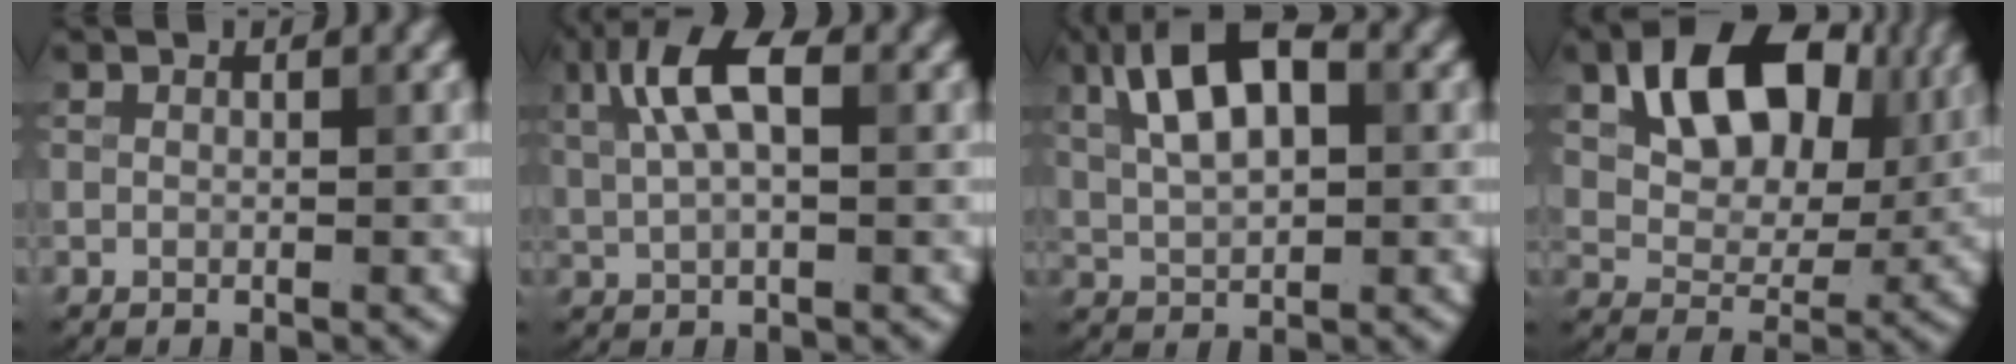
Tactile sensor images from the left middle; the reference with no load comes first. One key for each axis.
{"total": 5.5, "fx": 1.8, "fy": 2.2, "fz": 4.7, "tx": -0.099, "ty": 0.010, "tz": 0.029}
{"total": 8.2, "fx": 2.7, "fy": 3.8, "fz": 6.7, "tx": -0.119, "ty": 0.027, "tz": 0.035}
{"total": 10.6, "fx": 4.0, "fy": 6.7, "fz": 7.2, "tx": -0.114, "ty": 0.005, "tz": 0.065}